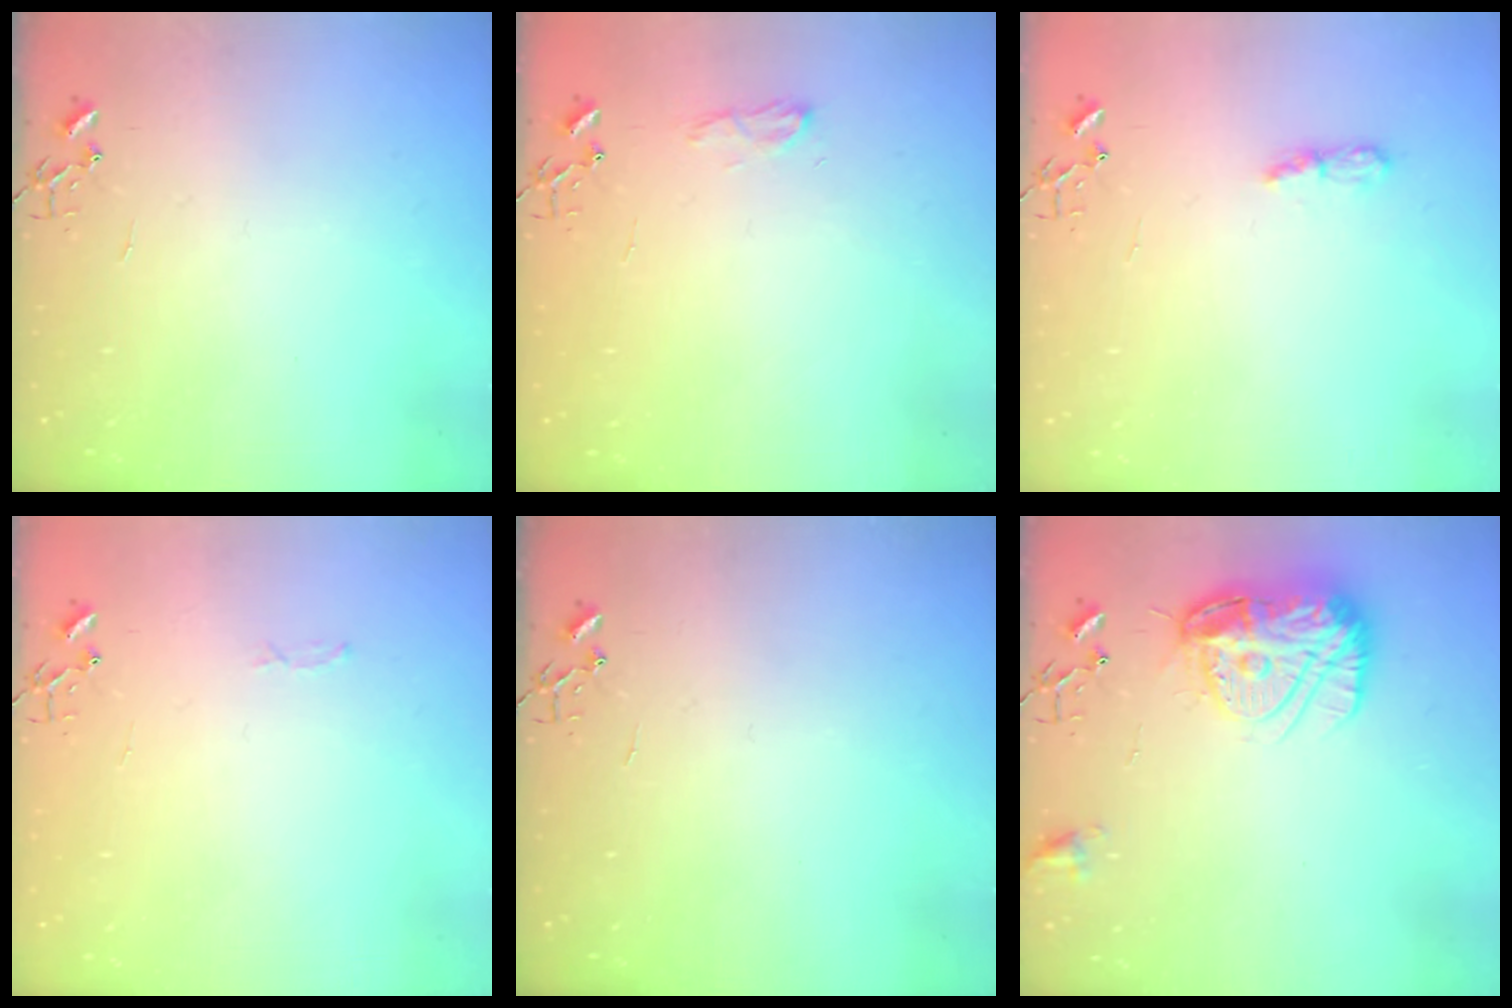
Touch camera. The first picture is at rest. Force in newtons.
{"total": 7.9, "press": 7.8, "slide": 0.9}
{"total": 6.1, "press": 6.1, "slide": 0.5}
{"total": 2.8, "press": 2.8, "slide": 0.4}
{"total": 0.0}
{"total": 16.8, "press": 16.7, "slide": 1.5}